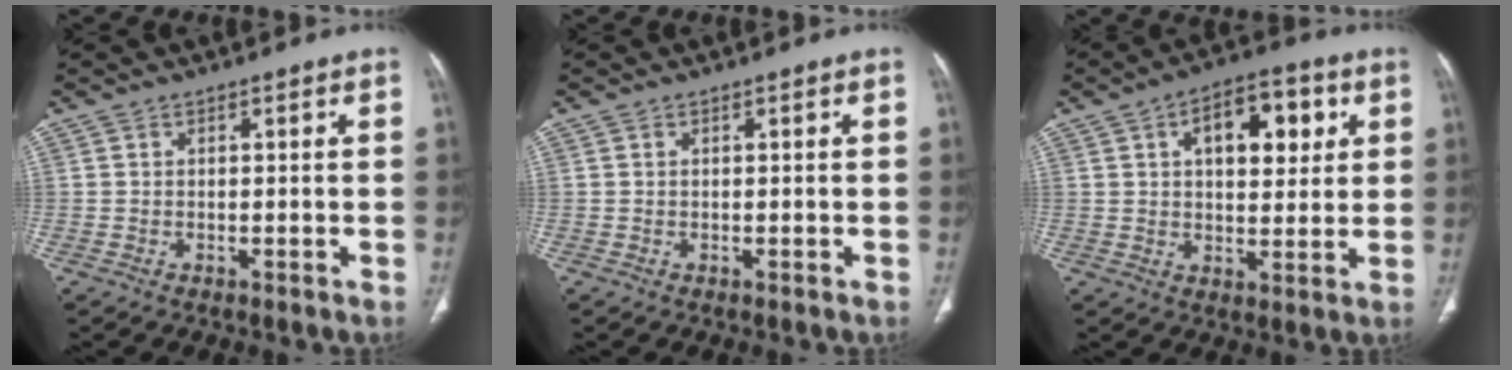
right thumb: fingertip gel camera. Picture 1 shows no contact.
{"total": 0.0}
{"total": 12.6, "force": [4.1, 6.8, 9.8], "torque": [-0.098, 0.005, 0.060]}